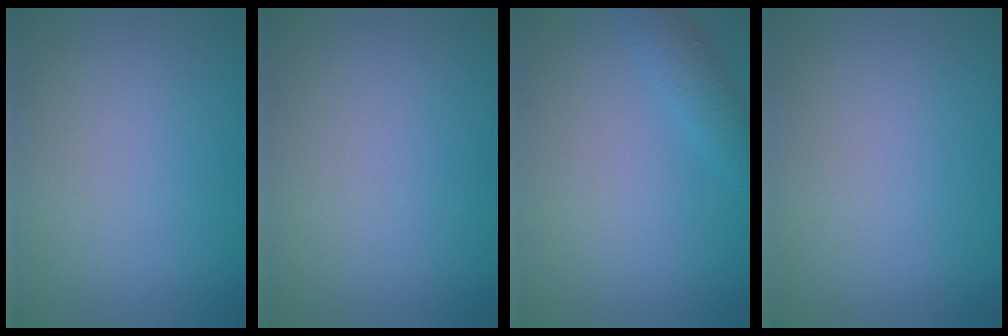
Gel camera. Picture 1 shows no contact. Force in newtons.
{"total": 0.0}
{"total": 1.9, "press": 1.9, "slide": 0.1}
{"total": 0.0}